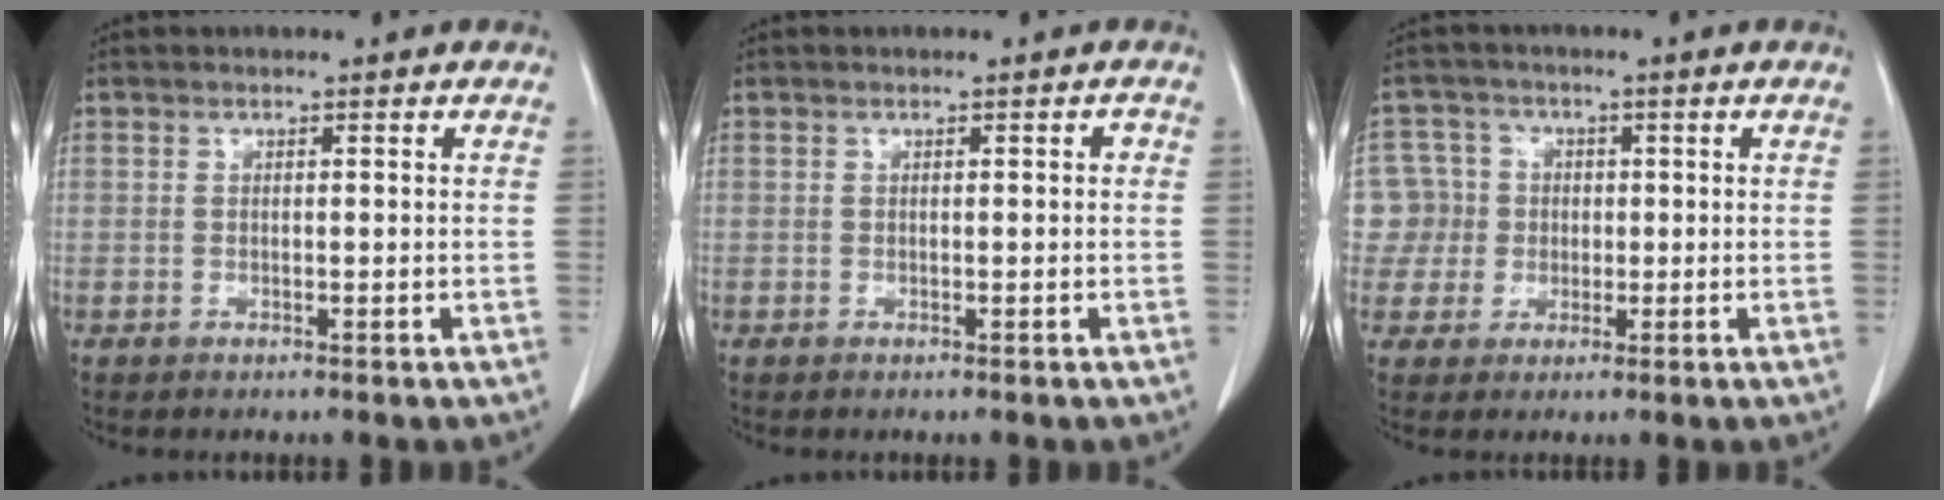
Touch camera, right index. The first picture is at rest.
{"total": 0.7, "force": [0.1, 0.4, 0.6], "torque": [-0.006, 0.004, 0.003]}
{"total": 6.8, "force": [0.4, 6.8, 0.2], "torque": [-0.003, 0.027, 0.014]}